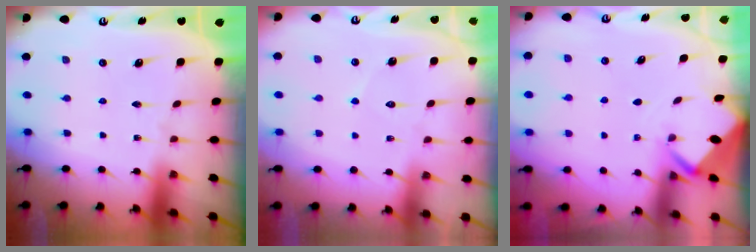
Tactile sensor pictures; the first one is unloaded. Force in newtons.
{"total": 5.6, "press": 5.6, "slide": 0.6}
{"total": 2.0, "press": 2.0, "slide": 0.0}